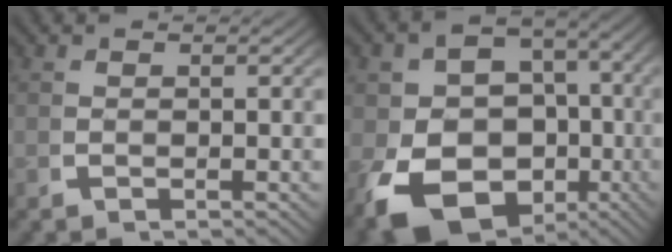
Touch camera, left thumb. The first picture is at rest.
{"total": 15.3, "force": [-4.2, 11.7, 8.8], "torque": [-0.194, -0.074, -0.037]}